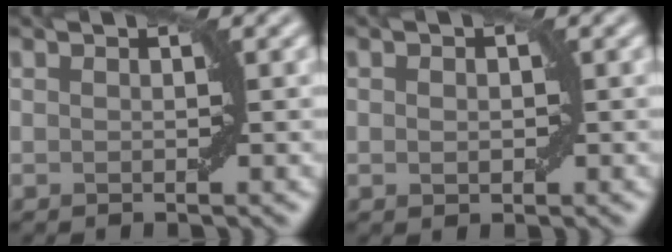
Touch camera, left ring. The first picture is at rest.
{"total": 0.9, "force": [0.0, 0.7, 0.6], "torque": [-0.008, 0.001, 0.002]}